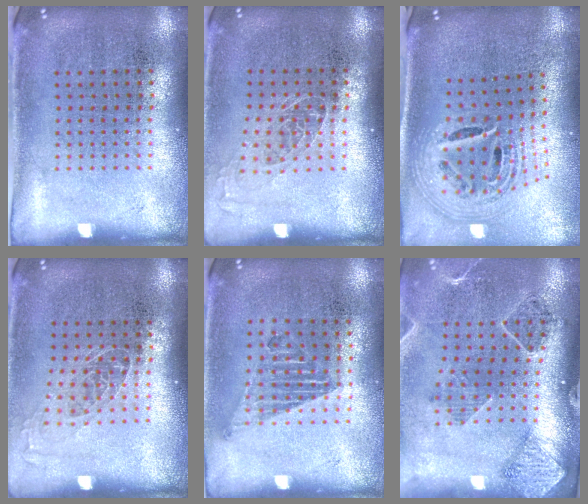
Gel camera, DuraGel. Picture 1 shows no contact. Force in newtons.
{"total": 1.1, "press": 0.9, "slide": 0.5}
{"total": 2.7, "press": 1.9, "slide": 1.9}
{"total": 1.1, "press": 0.9, "slide": 0.5}
{"total": 1.0, "press": 0.9, "slide": 0.4}
{"total": 1.6, "press": 1.6, "slide": 0.1}